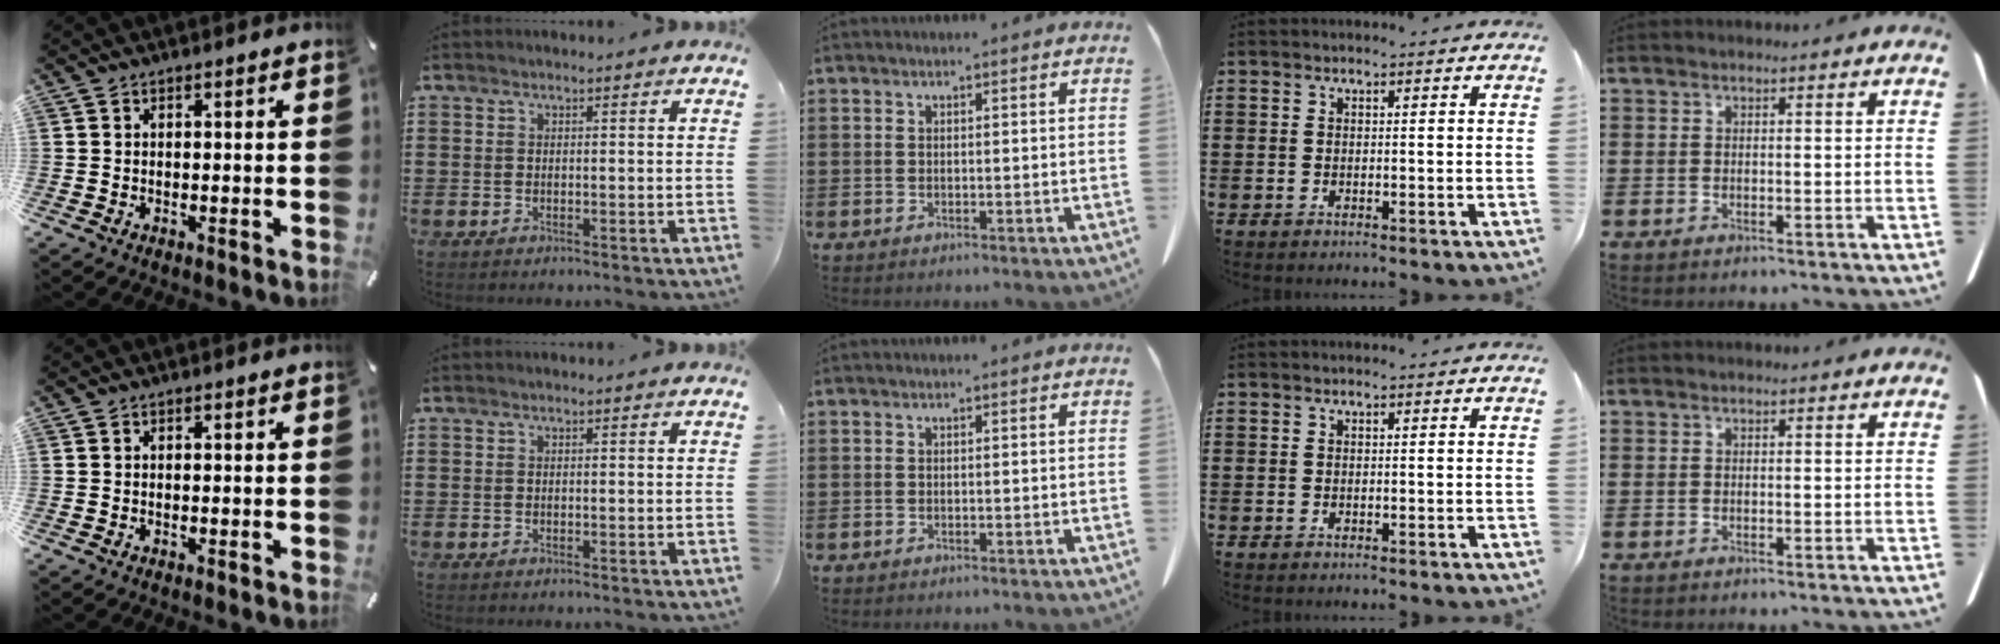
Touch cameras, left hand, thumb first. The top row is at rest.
{}